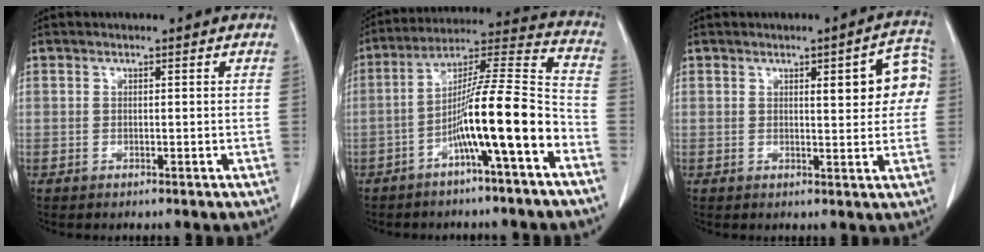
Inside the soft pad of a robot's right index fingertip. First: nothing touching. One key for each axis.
{"total": 14.2, "fx": -5.8, "fy": 0.0, "fz": 12.9, "tx": -0.216, "ty": 0.015, "tz": -0.103}
{"total": 7.8, "fx": 1.8, "fy": 2.1, "fz": 7.3, "tx": -0.084, "ty": 0.018, "tz": 0.017}